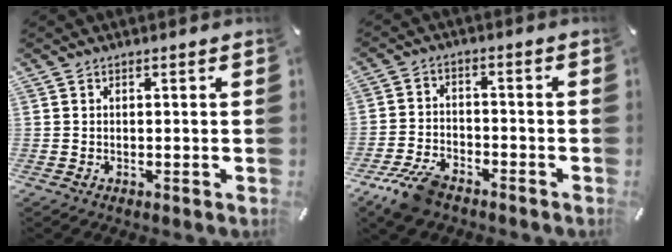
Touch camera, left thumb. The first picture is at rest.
{"total": 8.7, "force": [-6.3, 4.0, 4.4], "torque": [-0.095, 0.026, -0.121]}